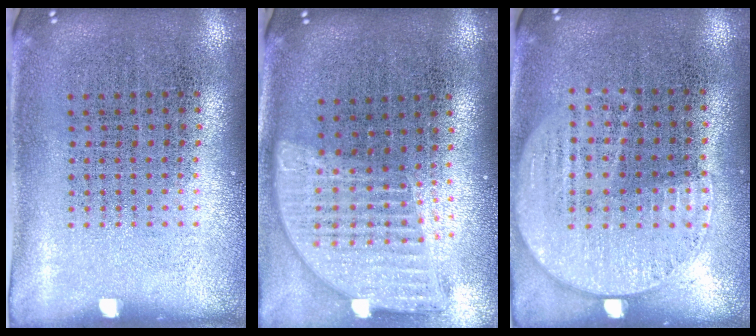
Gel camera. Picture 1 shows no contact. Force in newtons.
{"total": 1.7, "press": 1.4, "slide": 1.0}
{"total": 1.2, "press": 1.0, "slide": 0.6}